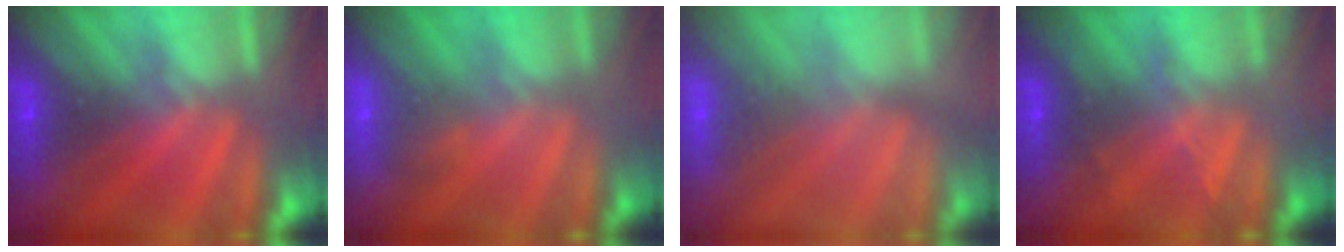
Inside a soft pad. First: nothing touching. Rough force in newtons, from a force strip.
{"total": 2.6}
{"total": 2.5}
{"total": 2.2}